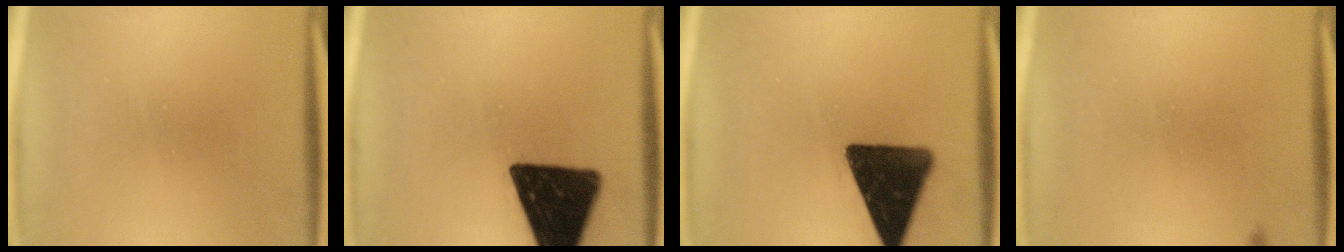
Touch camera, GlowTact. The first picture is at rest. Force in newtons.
{"total": 18.5}
{"total": 15.9}
{"total": 0.6}